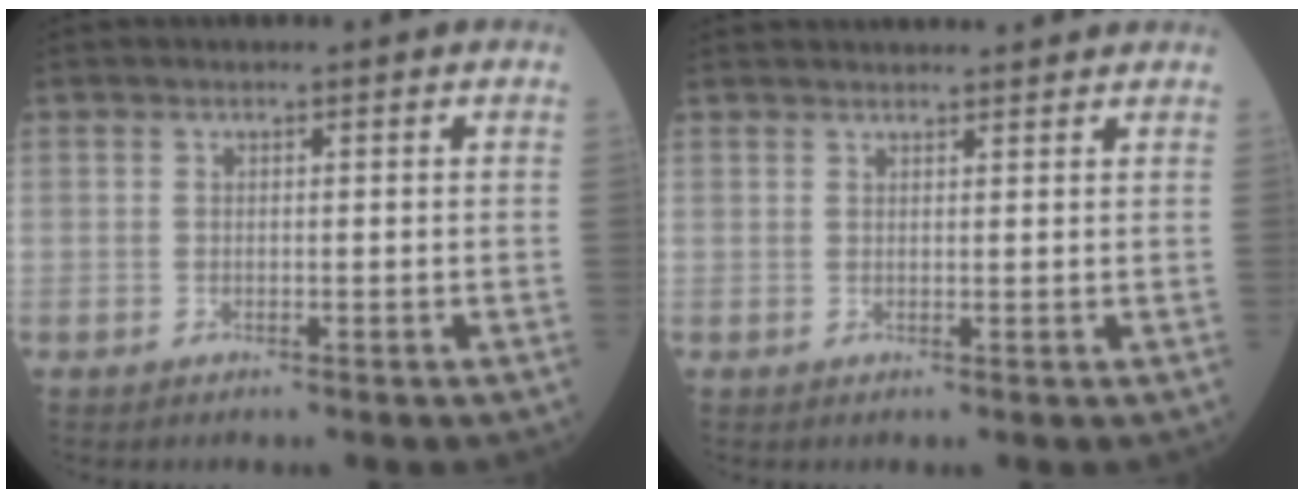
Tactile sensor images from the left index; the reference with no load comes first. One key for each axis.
{"total": 7.1, "fx": 6.9, "fy": 0.6, "fz": 1.8, "tx": -0.022, "ty": 0.032, "tz": 0.079}